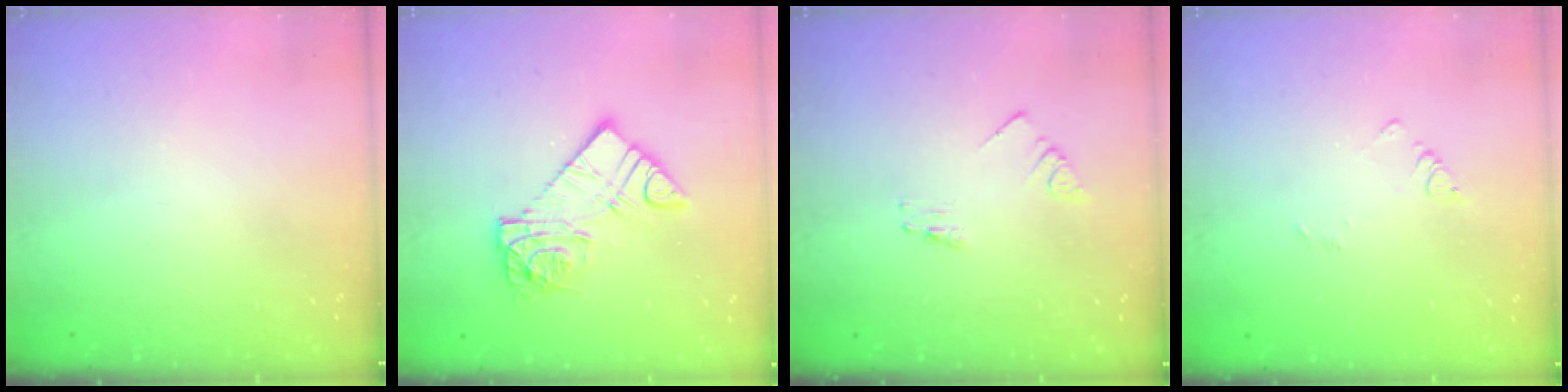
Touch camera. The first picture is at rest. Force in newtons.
{"total": 11.0, "press": 10.9, "slide": 1.0}
{"total": 0.7, "press": 0.7, "slide": 0.1}
{"total": 2.4, "press": 2.4, "slide": 0.3}